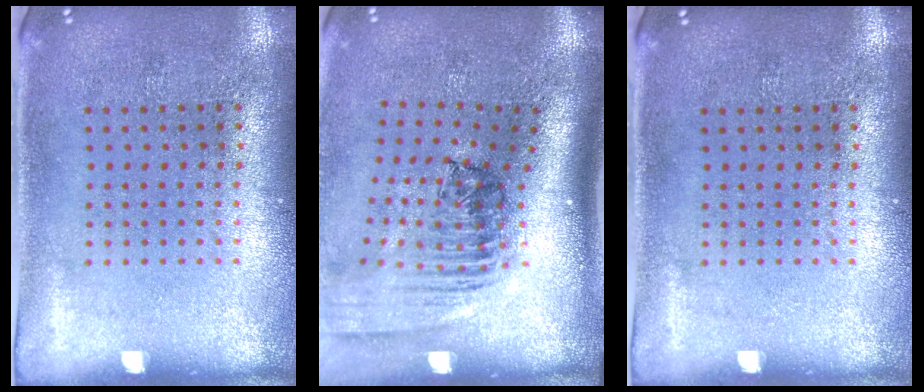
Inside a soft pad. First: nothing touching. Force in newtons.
{"total": 2.6, "press": 1.8, "slide": 1.8}
{"total": 0.0}